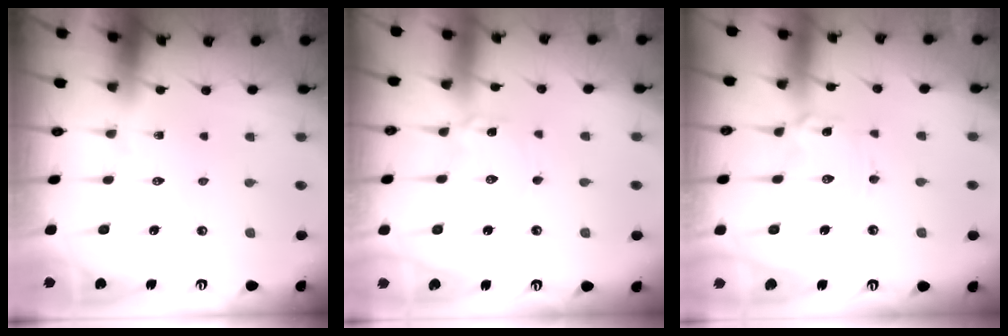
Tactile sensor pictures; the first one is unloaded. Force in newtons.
{"total": 1.6, "press": 1.6, "slide": 0.2}
{"total": 1.4, "press": 1.4, "slide": 0.2}